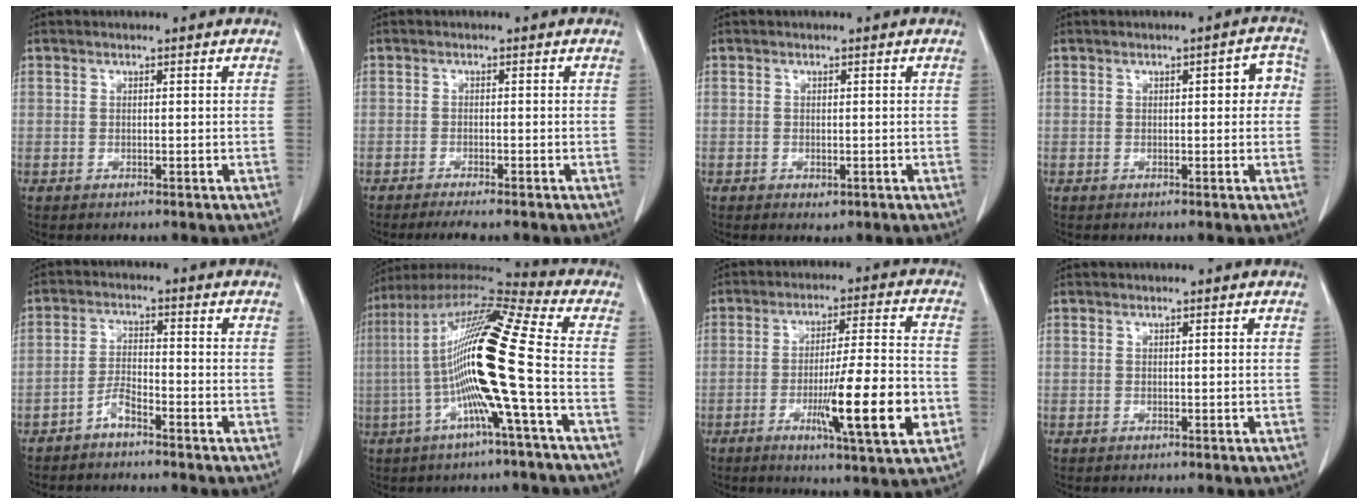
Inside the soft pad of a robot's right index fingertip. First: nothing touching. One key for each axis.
{"total": 4.2, "fx": -3.5, "fy": 0.1, "fz": 2.2, "tx": -0.027, "ty": -0.007, "tz": -0.052}
{"total": 1.1, "fx": -0.5, "fy": 0.6, "fz": 0.7, "tx": -0.009, "ty": -0.002, "tz": -0.002}
{"total": 3.8, "fx": 0.4, "fy": 1.4, "fz": 3.5, "tx": -0.032, "ty": 0.016, "tz": 0.001}
{"total": 3.0, "fx": -2.5, "fy": 0.5, "fz": 1.5, "tx": -0.031, "ty": 0.004, "tz": -0.051}
{"total": 18.3, "fx": -2.6, "fy": -0.5, "fz": 18.1, "tx": -0.343, "ty": 0.010, "tz": -0.065}
{"total": 14.0, "fx": -4.3, "fy": 0.6, "fz": 13.3, "tx": -0.210, "ty": -0.015, "tz": -0.069}
{"total": 0.0}